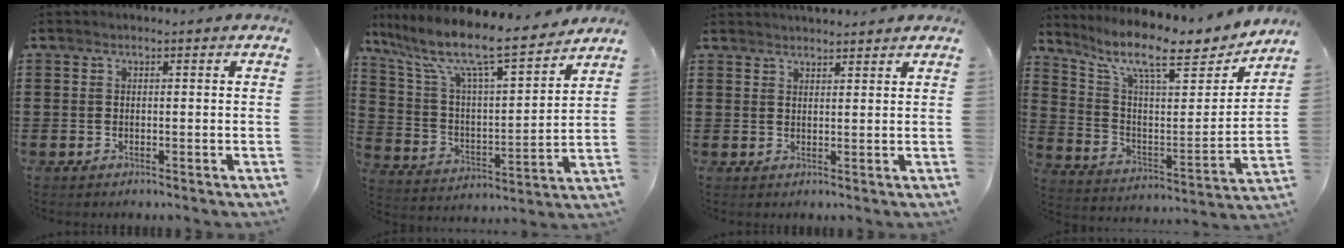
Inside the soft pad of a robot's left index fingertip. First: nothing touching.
{"total": 10.8, "force": [8.7, 1.4, 6.2], "torque": [-0.156, -0.059, 0.142]}
{"total": 2.1, "force": [2.1, 0.1, 0.1], "torque": [-0.006, -0.002, 0.042]}
{"total": 11.3, "force": [8.9, 2.2, 6.7], "torque": [-0.151, -0.057, 0.144]}